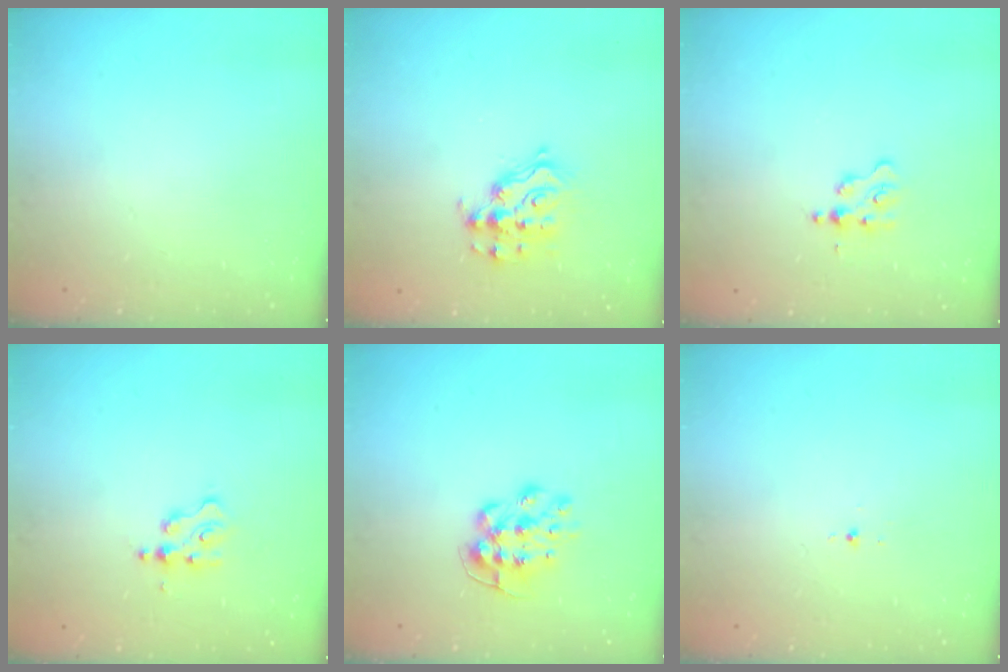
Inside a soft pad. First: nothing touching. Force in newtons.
{"total": 10.7, "press": 10.7, "slide": 0.8}
{"total": 1.8, "press": 1.7, "slide": 0.3}
{"total": 2.6, "press": 2.6, "slide": 0.3}
{"total": 8.7, "press": 8.7, "slide": 0.2}
{"total": 2.6, "press": 2.5, "slide": 0.7}